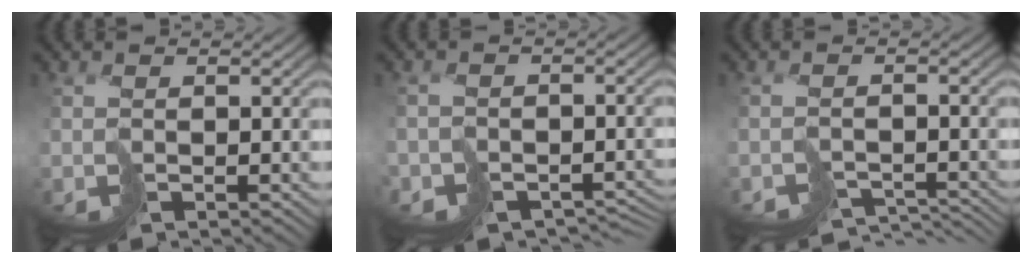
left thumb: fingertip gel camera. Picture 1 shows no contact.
{"total": 6.9, "force": [-5.6, 4.0, 1.0], "torque": [0.005, -0.006, -0.069]}
{"total": 6.0, "force": [-5.8, 1.1, 1.1], "torque": [-0.014, -0.007, -0.082]}